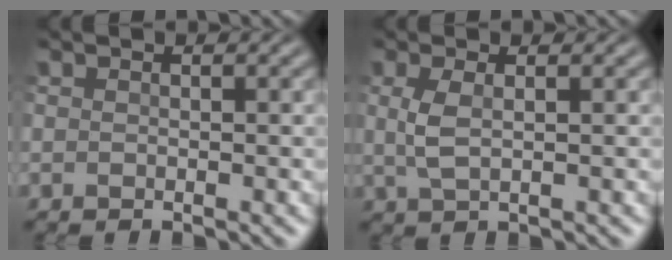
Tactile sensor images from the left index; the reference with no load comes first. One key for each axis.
{"total": 2.2, "fx": 0.2, "fy": 0.8, "fz": 2.1, "tx": -0.050, "ty": 0.001, "tz": 0.006}